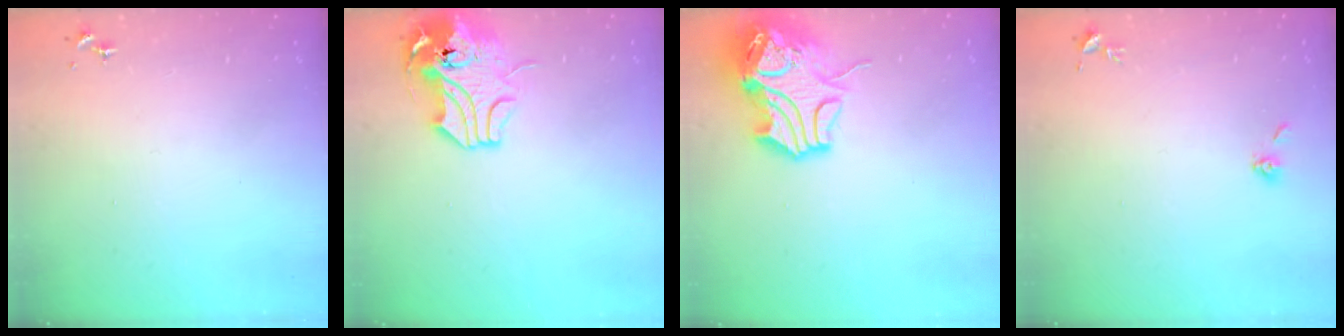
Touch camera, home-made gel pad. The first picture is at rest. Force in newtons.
{"total": 12.0, "press": 11.8, "slide": 2.2}
{"total": 13.9, "press": 13.8, "slide": 2.1}
{"total": 3.7, "press": 3.5, "slide": 1.4}